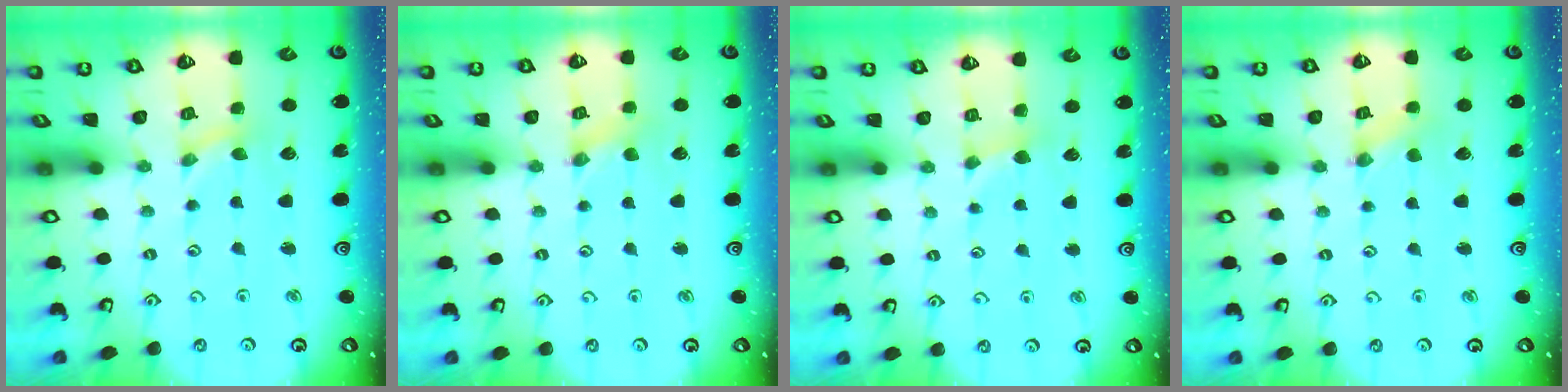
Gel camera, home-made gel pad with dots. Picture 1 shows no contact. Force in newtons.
{"total": 0.0}
{"total": 2.9, "press": 2.9, "slide": 0.4}
{"total": 0.0}